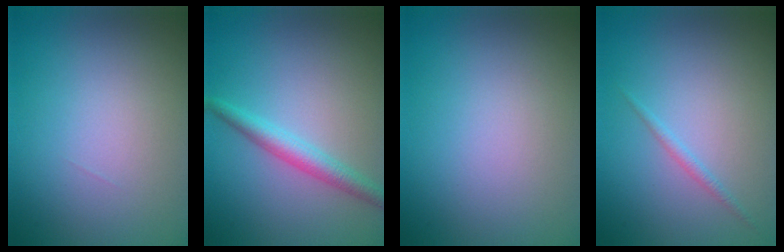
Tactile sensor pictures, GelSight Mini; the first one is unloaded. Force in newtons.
{"total": 2.7, "press": 2.7, "slide": 0.1}
{"total": 0.0}
{"total": 0.8, "press": 0.8, "slide": 0.1}